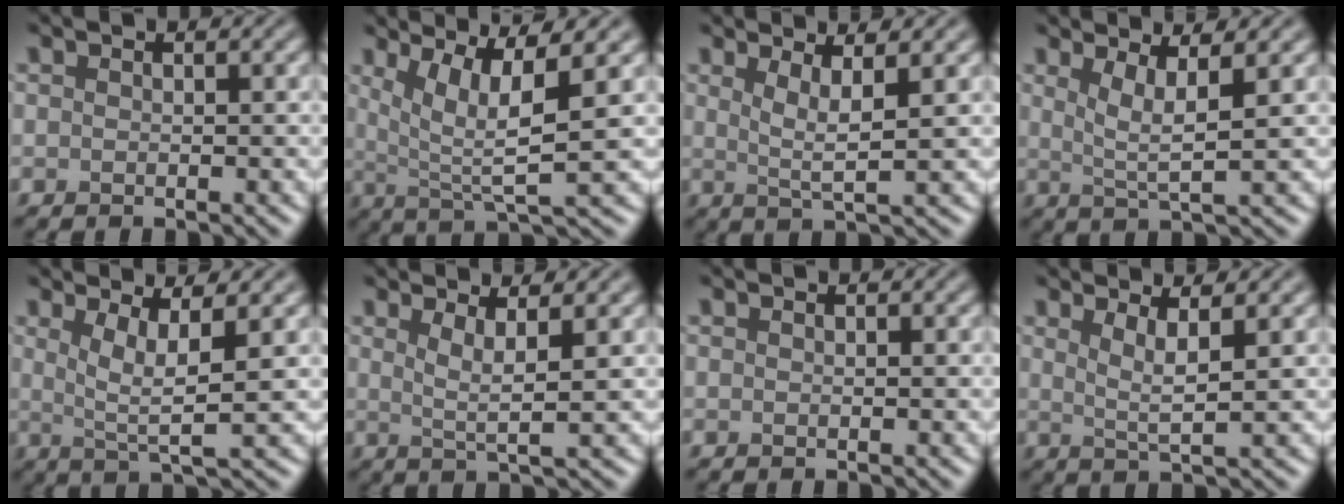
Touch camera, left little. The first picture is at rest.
{"total": 6.0, "force": [2.0, 1.2, 5.5], "torque": [-0.094, -0.006, 0.037]}
{"total": 2.9, "force": [1.2, 0.5, 2.6], "torque": [-0.045, -0.007, 0.023]}
{"total": 3.4, "force": [1.3, 0.6, 3.1], "torque": [-0.055, -0.006, 0.026]}
{"total": 4.1, "force": [1.1, 0.8, 3.8], "torque": [-0.068, -0.005, 0.024]}
{"total": 2.8, "force": [1.2, 0.4, 2.5], "torque": [-0.042, -0.006, 0.021]}
{"total": 0.0}
{"total": 2.8, "force": [1.2, 0.5, 2.4], "torque": [-0.039, -0.006, 0.023]}